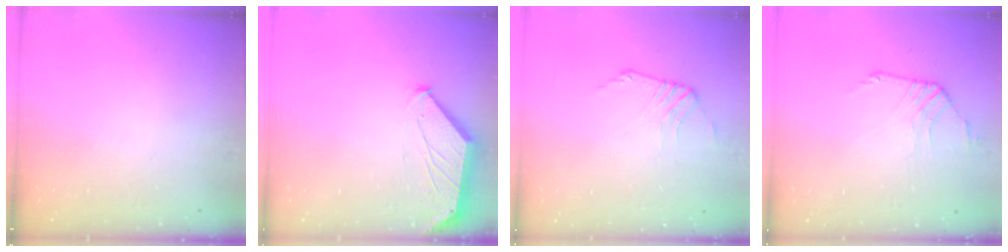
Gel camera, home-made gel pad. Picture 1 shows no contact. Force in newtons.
{"total": 0.7, "press": 0.6, "slide": 0.4}
{"total": 2.4, "press": 2.4, "slide": 0.5}
{"total": 3.2, "press": 3.1, "slide": 0.7}